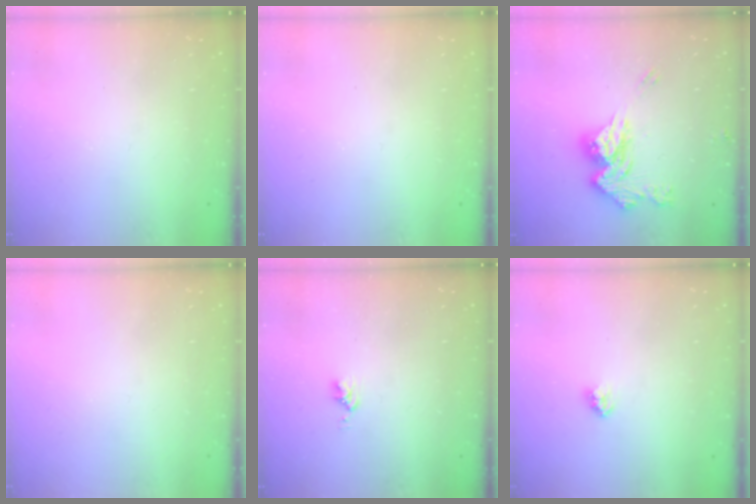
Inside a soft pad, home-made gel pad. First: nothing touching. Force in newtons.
{"total": 0.0}
{"total": 14.1, "press": 14.1, "slide": 0.2}
{"total": 0.0}
{"total": 3.0, "press": 3.0, "slide": 0.4}
{"total": 2.3, "press": 2.3, "slide": 0.1}